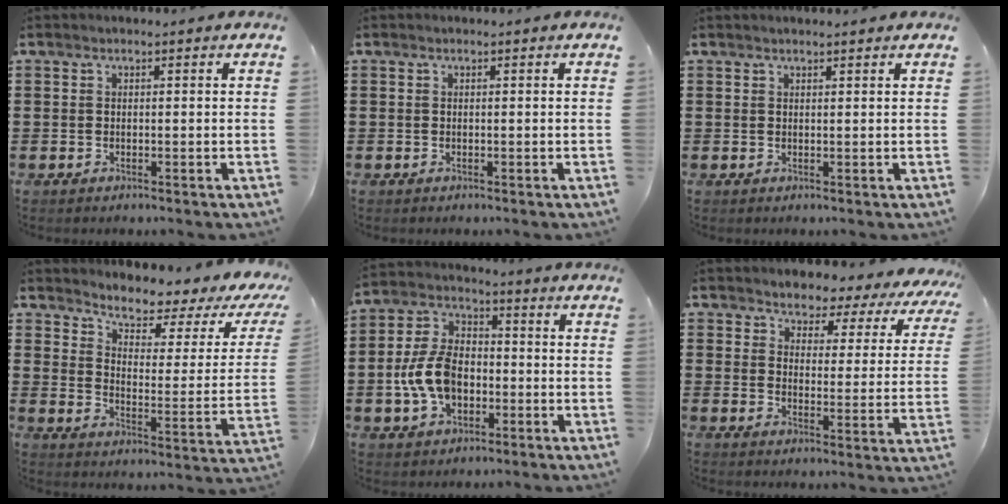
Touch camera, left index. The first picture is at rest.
{"total": 0.0}
{"total": 0.9, "force": [0.8, 0.0, 0.4], "torque": [-0.009, -0.001, 0.015]}
{"total": 4.0, "force": [3.5, 0.9, 1.7], "torque": [-0.050, -0.034, 0.047]}
{"total": 9.4, "force": [-2.1, 6.1, 6.9], "torque": [-0.170, 0.006, -0.045]}
{"total": 3.8, "force": [3.6, 1.3, -0.1], "torque": [-0.027, -0.026, 0.057]}